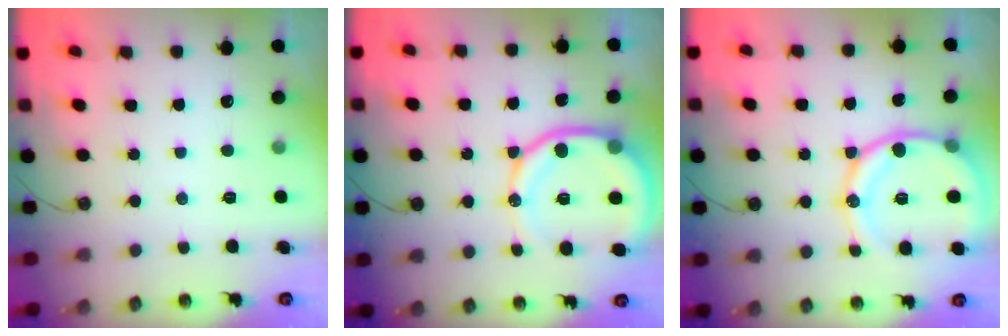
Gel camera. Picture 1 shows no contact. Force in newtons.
{"total": 15.8, "press": 15.7, "slide": 2.1}
{"total": 16.4, "press": 16.4, "slide": 1.5}